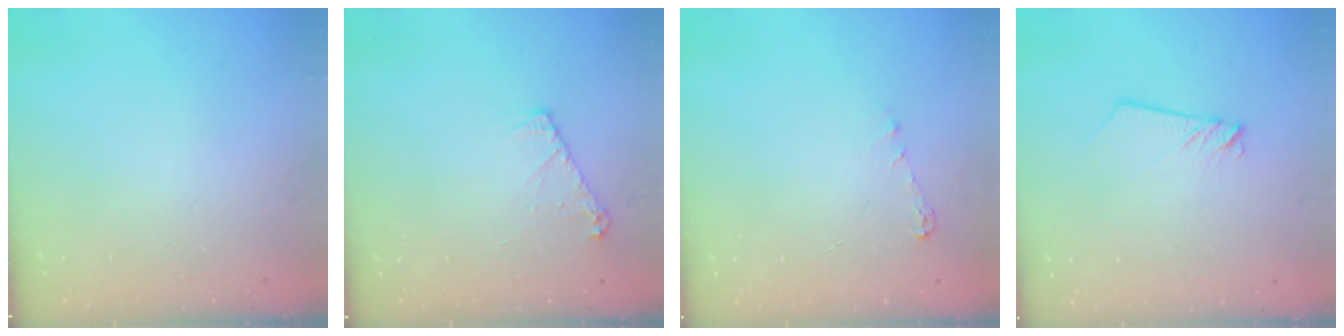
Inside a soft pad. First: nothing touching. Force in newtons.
{"total": 6.0, "press": 6.0, "slide": 0.7}
{"total": 4.0, "press": 3.9, "slide": 0.5}
{"total": 2.5, "press": 2.5, "slide": 0.1}